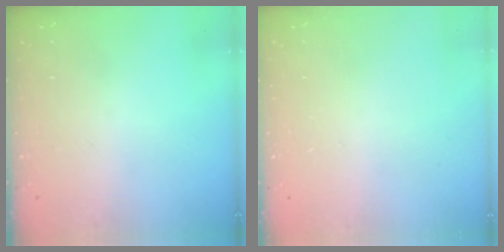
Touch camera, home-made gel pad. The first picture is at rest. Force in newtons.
{"total": 2.6, "press": 2.6, "slide": 0.2}